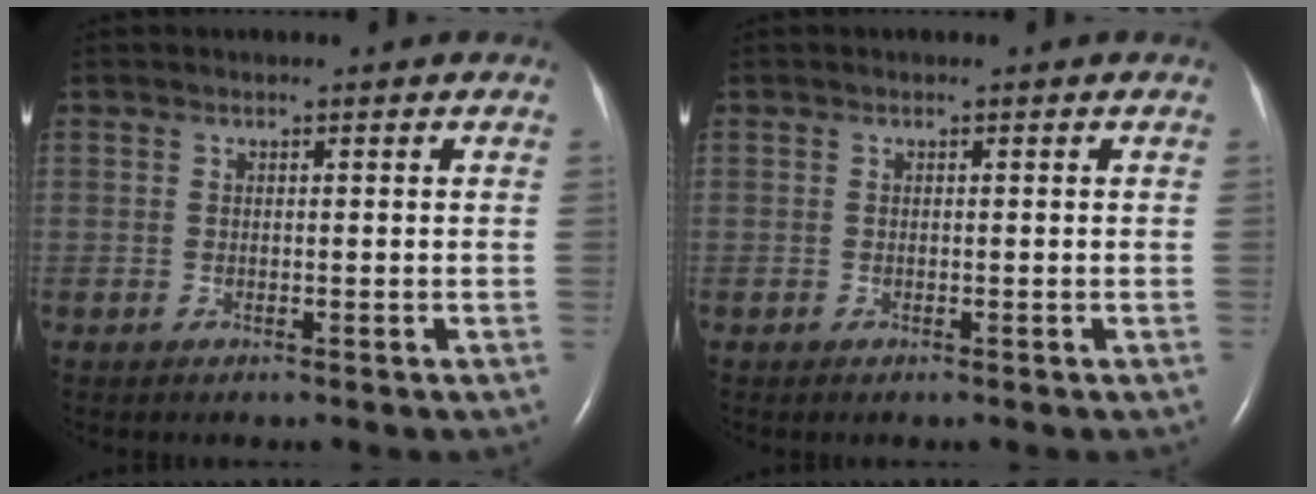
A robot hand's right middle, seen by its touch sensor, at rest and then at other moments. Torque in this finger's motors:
{"motor_torque": [-0.01, 0.06, -0.03, -0.01]}